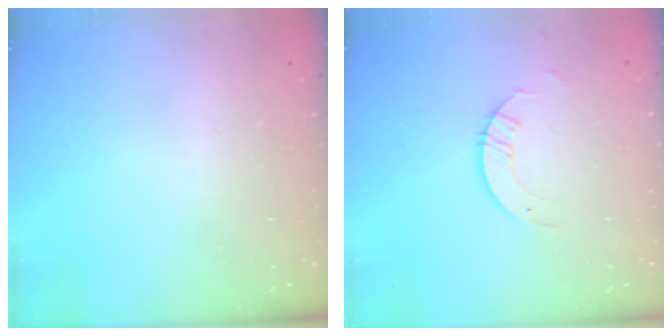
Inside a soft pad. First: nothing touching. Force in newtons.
{"total": 3.2, "press": 3.2, "slide": 0.2}